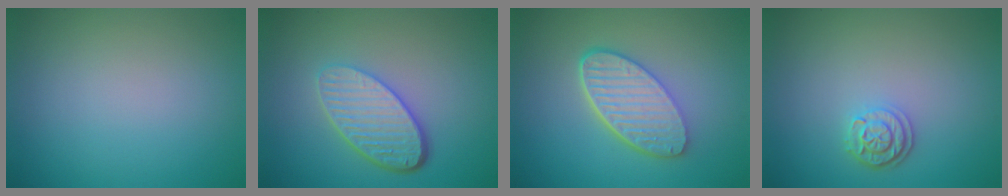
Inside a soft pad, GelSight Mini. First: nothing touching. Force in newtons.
{"total": 5.3, "press": 3.8, "slide": 3.6}
{"total": 6.0, "press": 4.5, "slide": 3.9}
{"total": 2.4, "press": 2.1, "slide": 1.2}